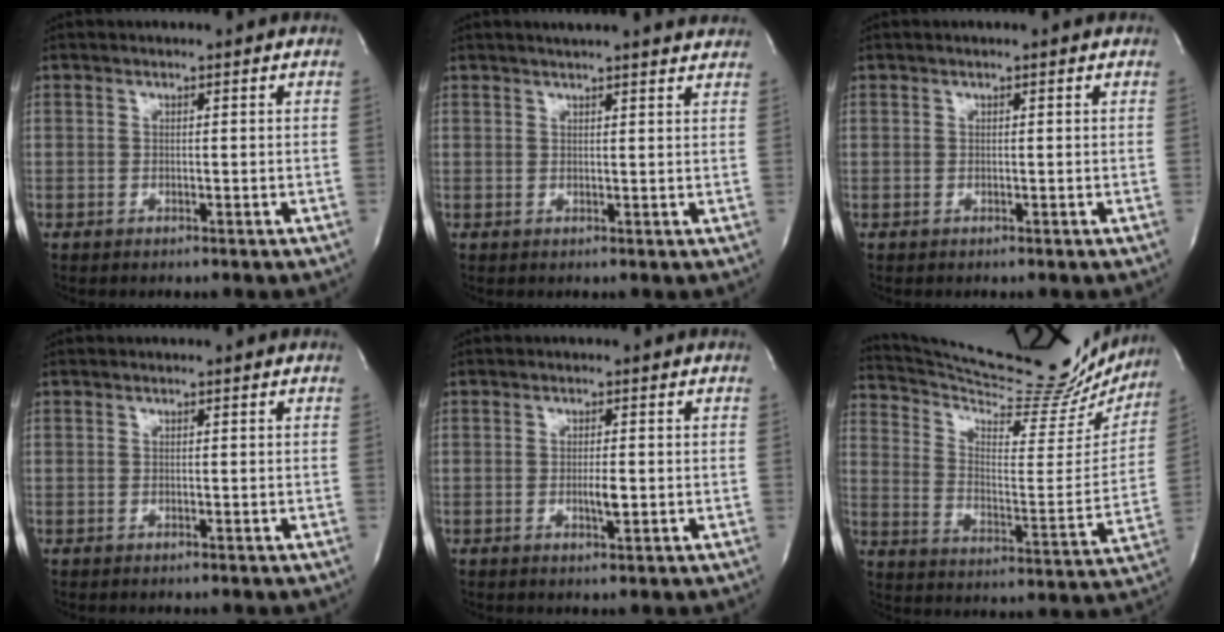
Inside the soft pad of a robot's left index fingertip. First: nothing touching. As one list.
[{"total": 11.5, "force": [10.6, 0.9, 4.4], "torque": [-0.060, 0.010, 0.119]}, {"total": 0.5, "force": [0.5, -0.1, 0.3], "torque": [-0.007, 0.003, 0.007]}, {"total": 0.0}, {"total": 2.0, "force": [-0.6, 0.4, 1.8], "torque": [-0.036, -0.007, -0.008]}, {"total": 26.1, "force": [24.2, 2.8, 9.2], "torque": [-0.150, -0.077, 0.328]}]